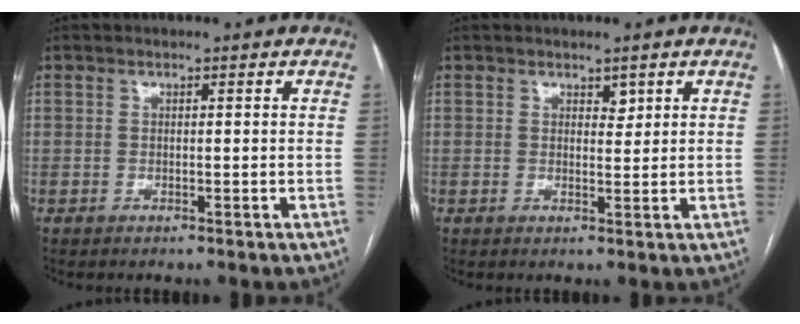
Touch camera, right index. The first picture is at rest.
{"total": 0.9, "force": [0.7, 0.4, 0.5], "torque": [-0.006, -0.004, 0.009]}